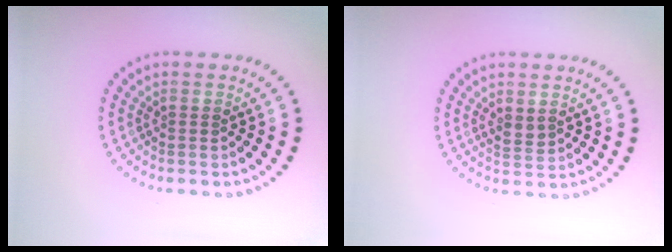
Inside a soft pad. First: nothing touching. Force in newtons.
{"total": 1.2, "press": 1.1, "slide": 0.4}